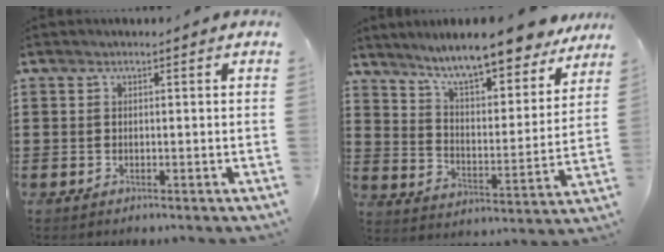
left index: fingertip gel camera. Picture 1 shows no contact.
{"total": 10.5, "force": [9.3, 0.1, 4.9], "torque": [-0.122, -0.058, 0.156]}